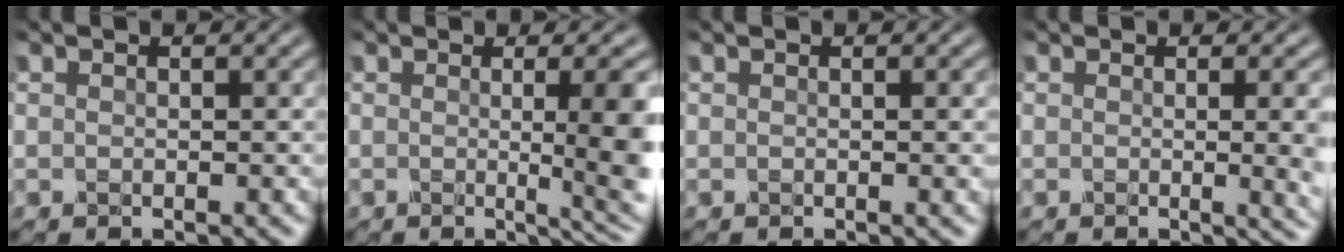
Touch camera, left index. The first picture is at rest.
{"total": 5.6, "force": [0.0, 1.3, 5.4], "torque": [-0.059, -0.009, -0.001]}
{"total": 1.3, "force": [0.2, 0.6, 1.1], "torque": [-0.022, 0.001, 0.004]}
{"total": 4.1, "force": [0.1, 1.6, 3.7], "torque": [-0.040, -0.019, 0.016]}